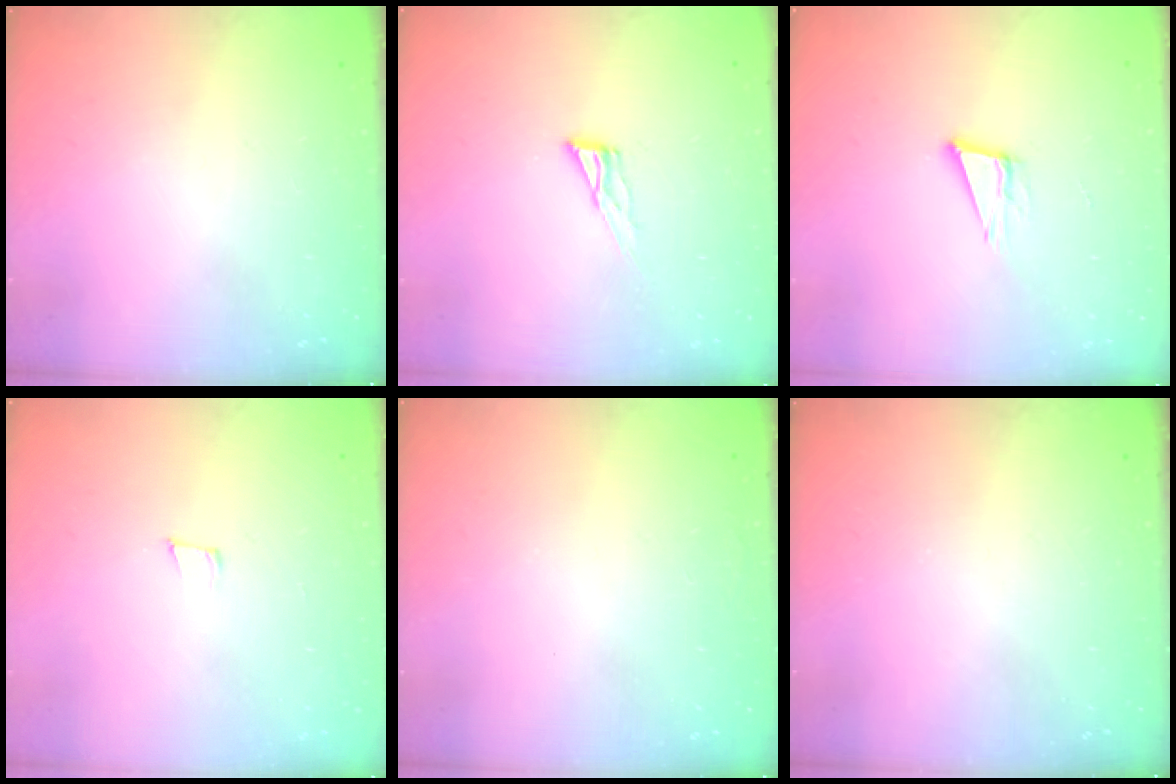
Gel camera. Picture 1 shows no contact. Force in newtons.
{"total": 6.7, "press": 6.6, "slide": 0.4}
{"total": 6.2, "press": 5.4, "slide": 3.1}
{"total": 5.0, "press": 4.2, "slide": 2.8}
{"total": 1.6, "press": 1.6, "slide": 0.1}
{"total": 0.0}